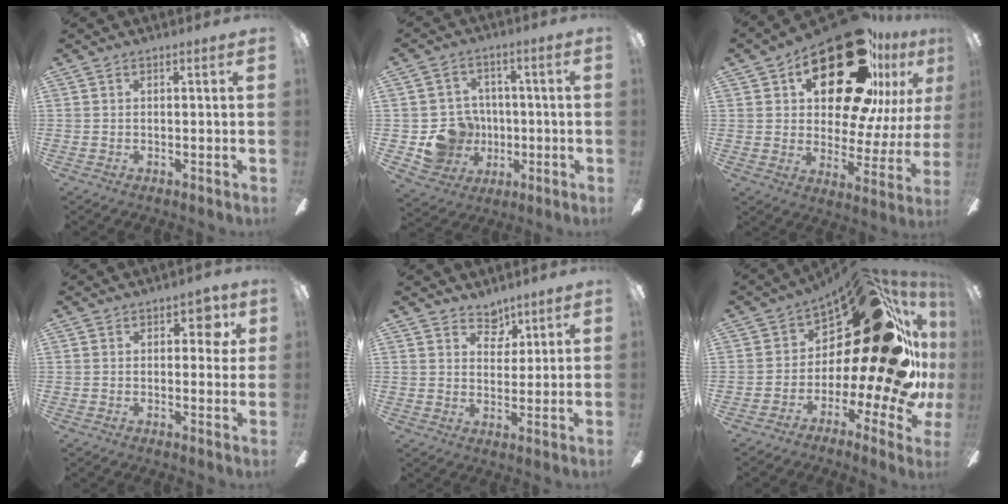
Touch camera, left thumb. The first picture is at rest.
{"total": 11.0, "force": [-2.1, 10.4, 2.8], "torque": [-0.075, 0.022, -0.024]}
{"total": 29.6, "force": [16.5, 13.5, 20.5], "torque": [-0.306, -0.092, 0.281]}
{"total": 5.2, "force": [1.9, 2.9, 3.9], "torque": [-0.040, -0.001, 0.026]}
{"total": 5.2, "force": [4.1, 3.0, 1.2], "torque": [-0.008, -0.024, 0.072]}
{"total": 26.1, "force": [8.8, 9.8, 22.6], "torque": [-0.288, -0.109, 0.160]}